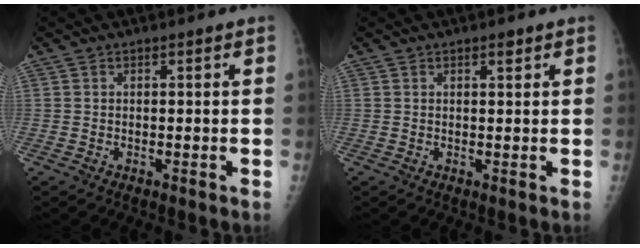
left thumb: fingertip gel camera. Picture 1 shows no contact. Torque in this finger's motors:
{"motor_torque": [-0.20, 0.02, 0.08, 0.17, 0.00]}